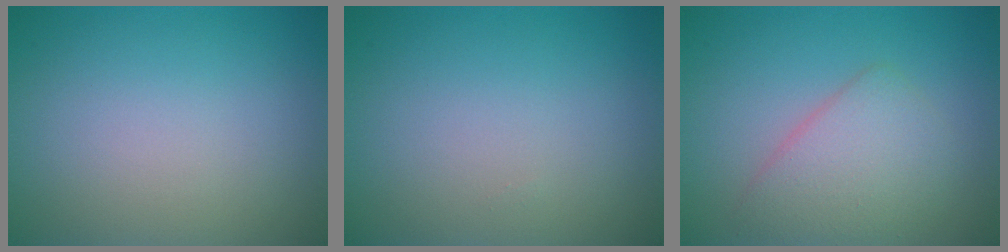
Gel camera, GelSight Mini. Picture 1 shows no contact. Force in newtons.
{"total": 0.0}
{"total": 3.5, "press": 3.5, "slide": 0.3}